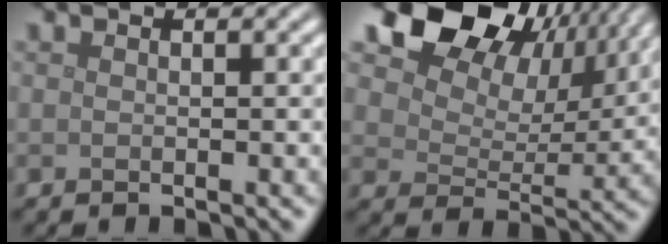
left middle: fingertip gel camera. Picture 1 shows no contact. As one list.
[{"total": 14.8, "force": [8.8, 9.1, 7.6], "torque": [-0.144, 0.034, 0.134]}]